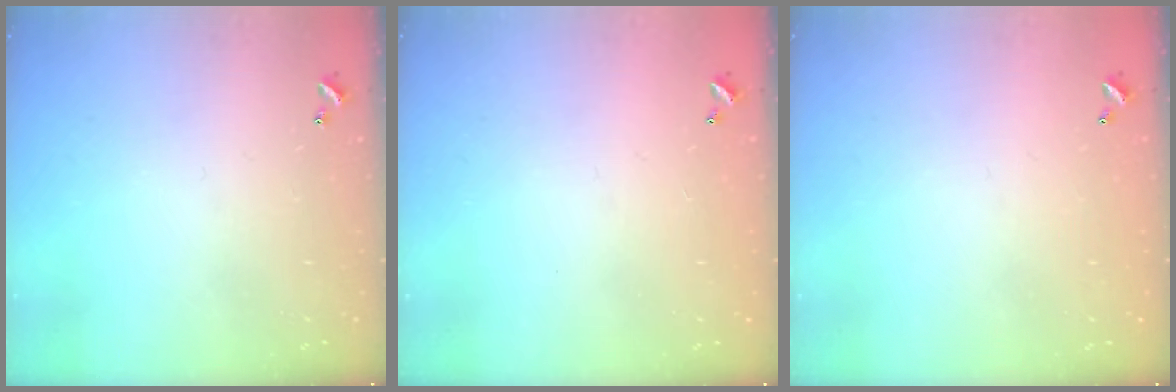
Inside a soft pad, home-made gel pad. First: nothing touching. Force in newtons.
{"total": 3.0, "press": 3.0, "slide": 0.1}
{"total": 2.8, "press": 2.8, "slide": 0.1}